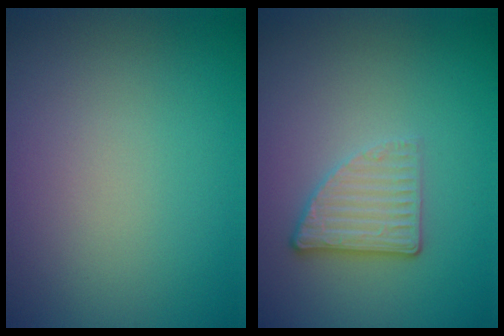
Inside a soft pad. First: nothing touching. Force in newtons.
{"total": 2.7, "press": 2.3, "slide": 1.4}